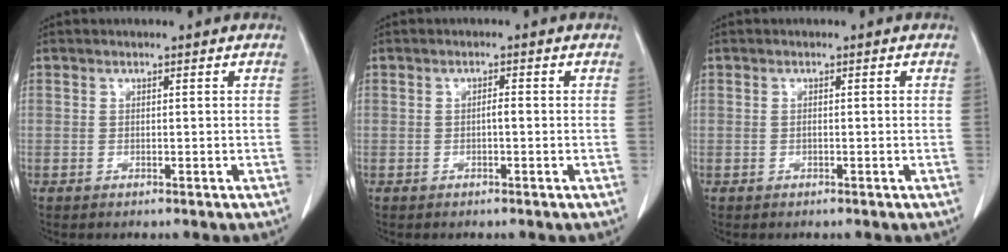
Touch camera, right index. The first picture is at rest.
{"total": 1.0, "force": [-0.2, 0.2, 1.0], "torque": [-0.015, 0.004, -0.004]}
{"total": 0.6, "force": [0.0, 0.1, 0.6], "torque": [-0.008, 0.002, 0.003]}